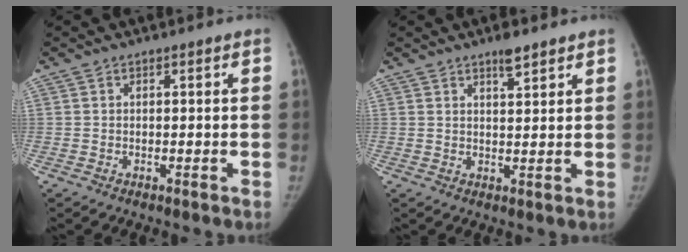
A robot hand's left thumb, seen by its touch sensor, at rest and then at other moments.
{"total": 3.5, "force": [2.7, 0.9, 2.1], "torque": [-0.021, -0.018, 0.042]}